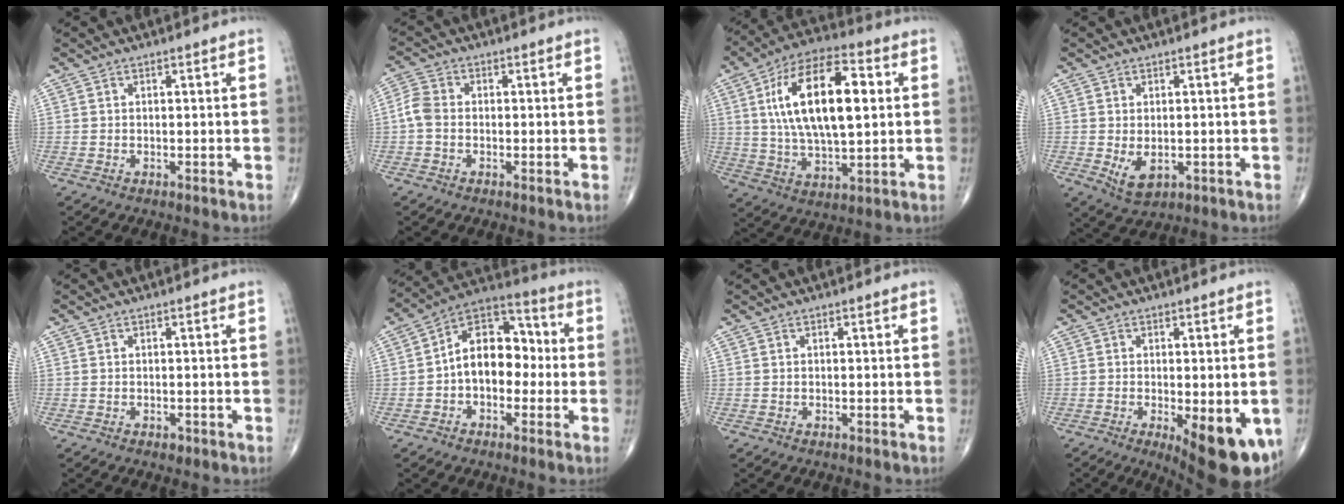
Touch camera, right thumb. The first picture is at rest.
{"total": 3.8, "force": [-0.7, 2.7, 2.6], "torque": [-0.058, 0.009, -0.023]}
{"total": 20.4, "force": [4.0, 9.1, 17.8], "torque": [-0.305, 0.007, 0.066]}
{"total": 4.6, "force": [-0.7, 2.7, 3.6], "torque": [-0.054, -0.011, 0.000]}
{"total": 0.9, "force": [-0.5, 0.5, 0.5], "torque": [-0.004, 0.000, -0.007]}
{"total": 13.3, "force": [-0.8, 8.9, 9.9], "torque": [-0.122, 0.046, -0.028]}
{"total": 0.0}
{"total": 13.4, "force": [-4.5, 4.7, 11.7], "torque": [-0.121, -0.016, -0.050]}